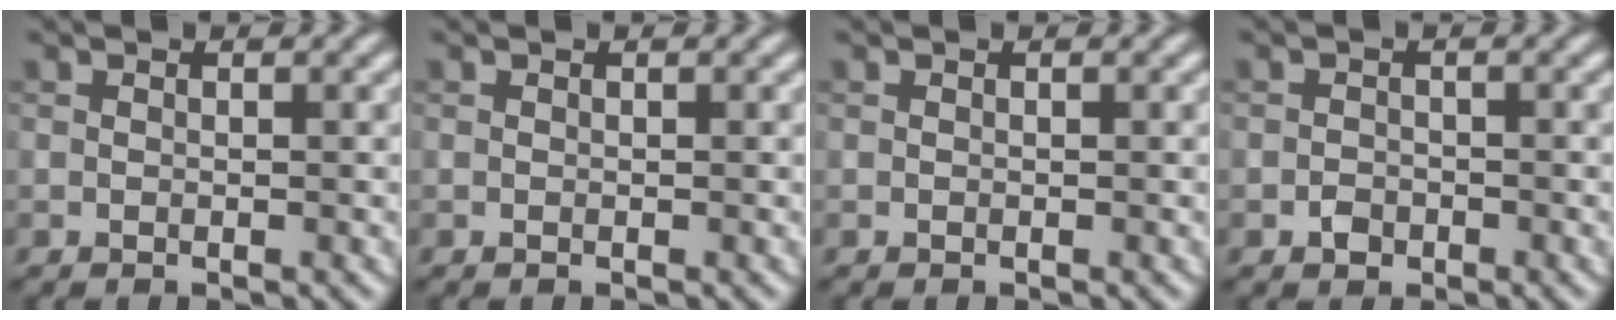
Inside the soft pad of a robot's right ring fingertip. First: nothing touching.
{"total": 0.0}
{"total": 0.0}
{"total": 1.2, "force": [-0.7, 0.9, 0.4], "torque": [-0.002, 0.000, -0.014]}